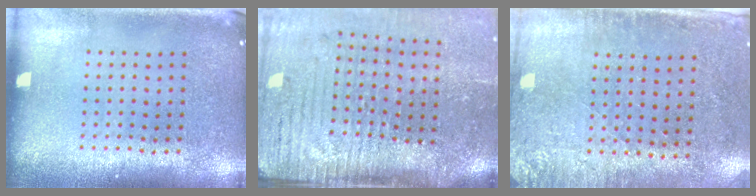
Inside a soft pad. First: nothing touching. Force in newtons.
{"total": 5.1, "press": 4.3, "slide": 2.8}
{"total": 2.7, "press": 2.3, "slide": 1.5}